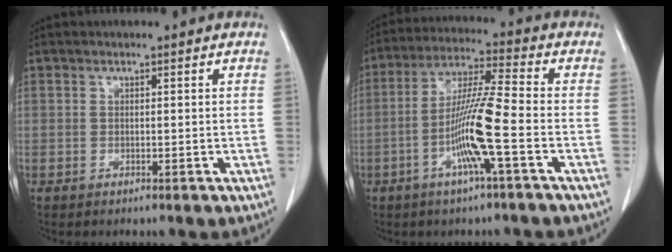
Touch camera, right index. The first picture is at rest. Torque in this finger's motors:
{"motor_torque": [1.65, -0.32, 0.25, 0.21]}